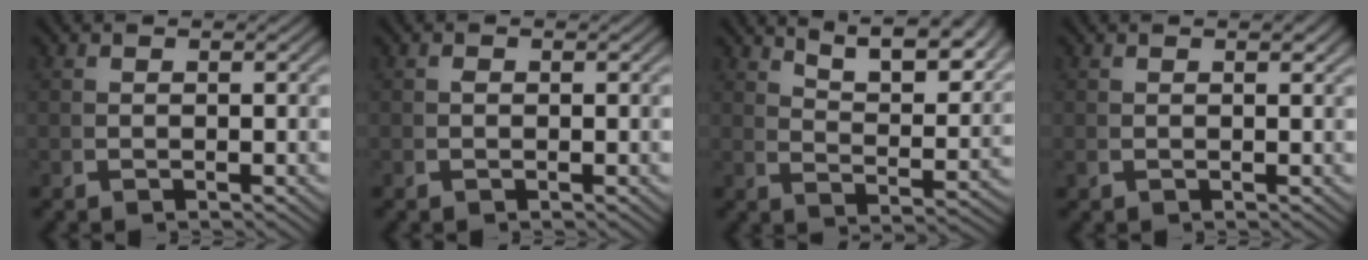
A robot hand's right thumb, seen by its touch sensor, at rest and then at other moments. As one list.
[{"total": 0.0}, {"total": 8.8, "force": [6.6, 2.5, 5.3], "torque": [-0.065, 0.019, 0.100]}, {"total": 0.7, "force": [0.5, 0.2, 0.4], "torque": [-0.006, 0.001, 0.009]}]